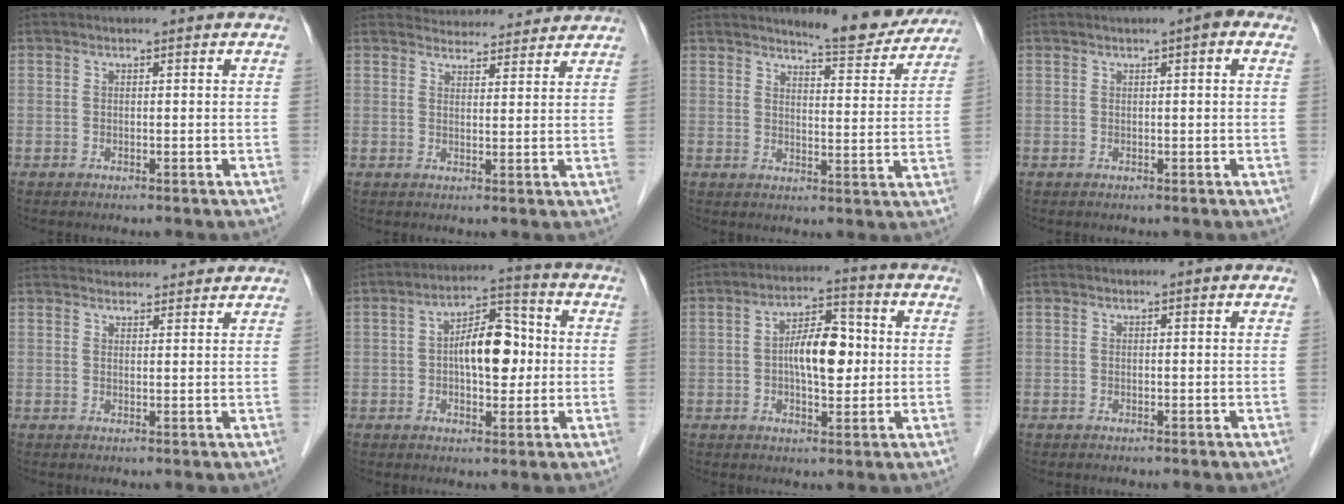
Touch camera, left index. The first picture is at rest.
{"total": 8.0, "force": [7.8, 1.6, 0.7], "torque": [-0.004, 0.019, 0.092]}
{"total": 8.9, "force": [8.4, 1.4, 2.4], "torque": [-0.031, -0.015, 0.100]}
{"total": 2.1, "force": [1.0, 0.4, 1.8], "torque": [-0.024, 0.006, 0.008]}
{"total": 6.2, "force": [6.0, 1.2, 0.6], "torque": [-0.006, 0.028, 0.075]}
{"total": 8.6, "force": [-0.1, 3.9, 7.7], "torque": [-0.130, 0.026, -0.001]}
{"total": 8.0, "force": [0.1, 3.2, 7.3], "torque": [-0.129, 0.017, -0.002]}
{"total": 0.0}